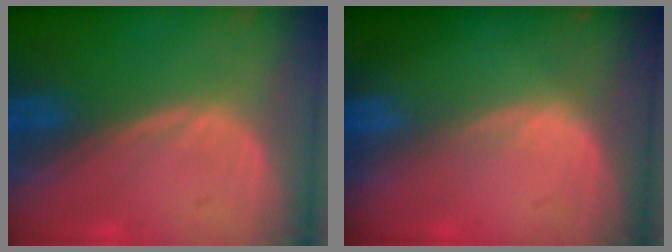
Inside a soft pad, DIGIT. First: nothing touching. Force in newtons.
{"total": 0.8, "press": 0.5, "slide": 0.7}